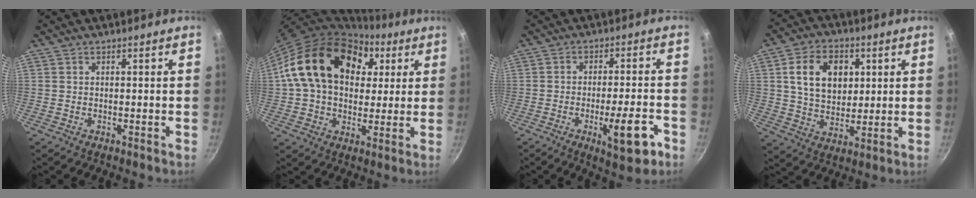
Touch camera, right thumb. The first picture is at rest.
{"total": 21.8, "force": [6.5, 15.6, 13.8], "torque": [-0.219, 0.013, 0.101]}
{"total": 10.6, "force": [-4.0, 2.9, 9.4], "torque": [-0.120, 0.013, -0.053]}
{"total": 12.5, "force": [3.1, 9.0, 8.0], "torque": [-0.110, -0.003, 0.052]}